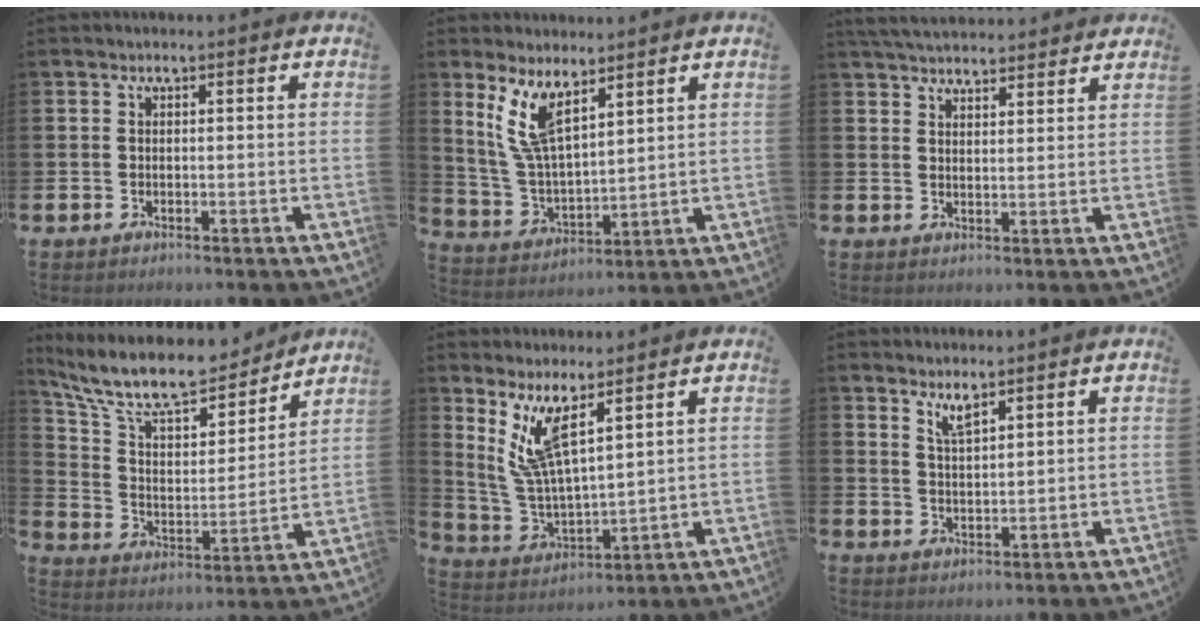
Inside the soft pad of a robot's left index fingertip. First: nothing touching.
{"total": 8.6, "force": [6.1, 2.8, 5.3], "torque": [-0.127, -0.018, 0.114]}
{"total": 4.6, "force": [4.5, 0.7, 0.5], "torque": [-0.022, -0.021, 0.084]}
{"total": 12.0, "force": [10.5, 3.5, 4.5], "torque": [-0.135, -0.064, 0.184]}
{"total": 8.0, "force": [5.8, 1.9, 5.2], "torque": [-0.126, -0.028, 0.104]}
{"total": 4.1, "force": [3.7, 0.5, 1.7], "torque": [-0.031, -0.019, 0.063]}